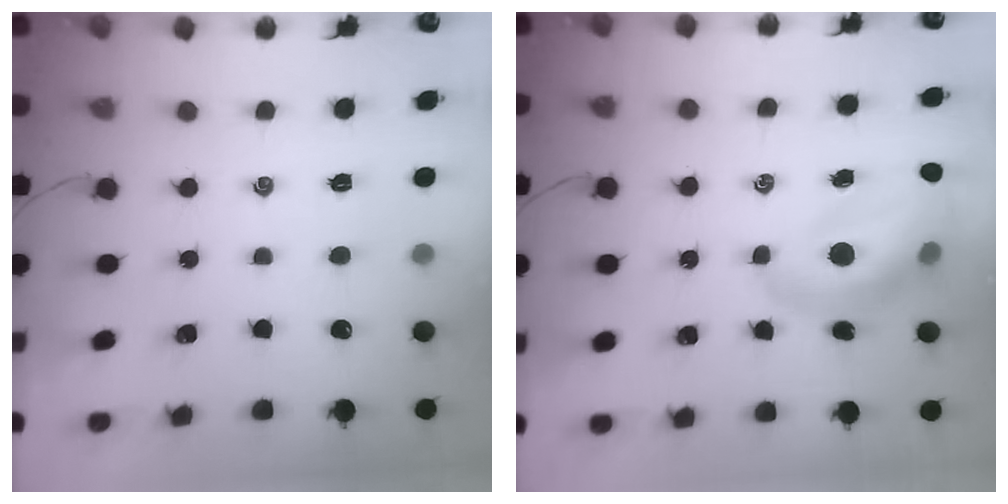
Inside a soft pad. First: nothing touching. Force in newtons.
{"total": 12.8, "press": 12.3, "slide": 3.6}